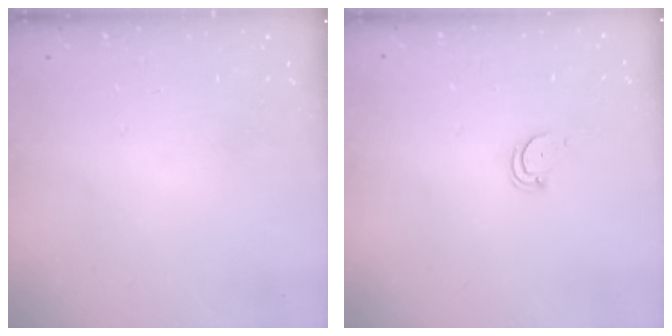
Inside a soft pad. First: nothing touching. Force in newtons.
{"total": 2.4, "press": 2.4, "slide": 0.2}